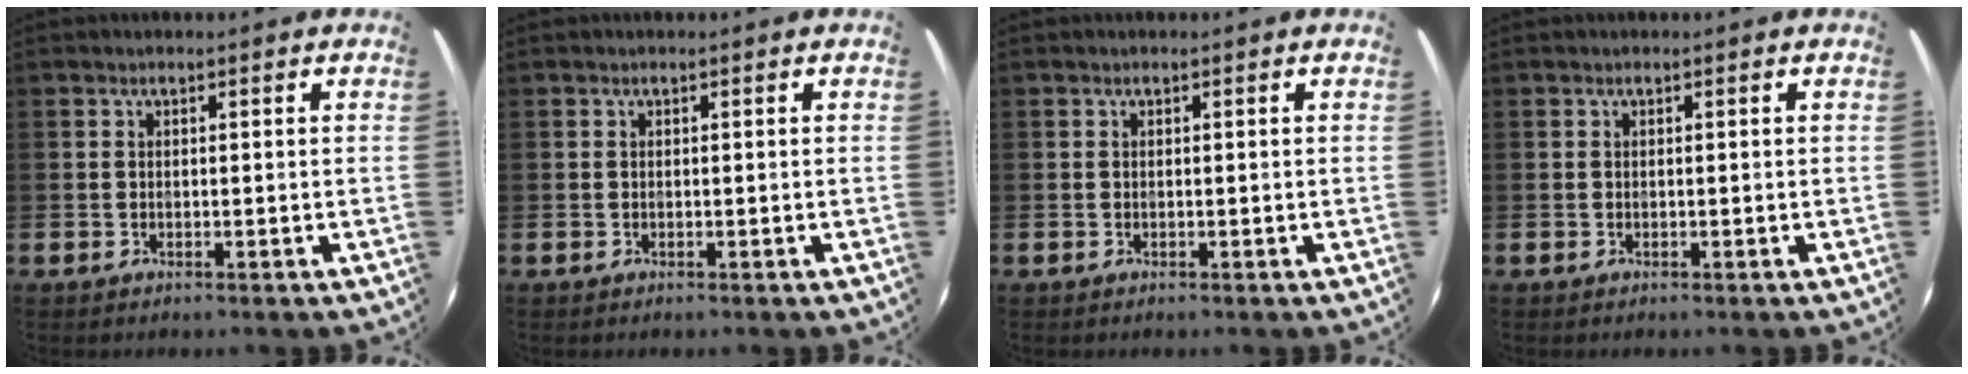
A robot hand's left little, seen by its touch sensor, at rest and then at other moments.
{"total": 0.0}
{"total": 0.0}
{"total": 0.0}